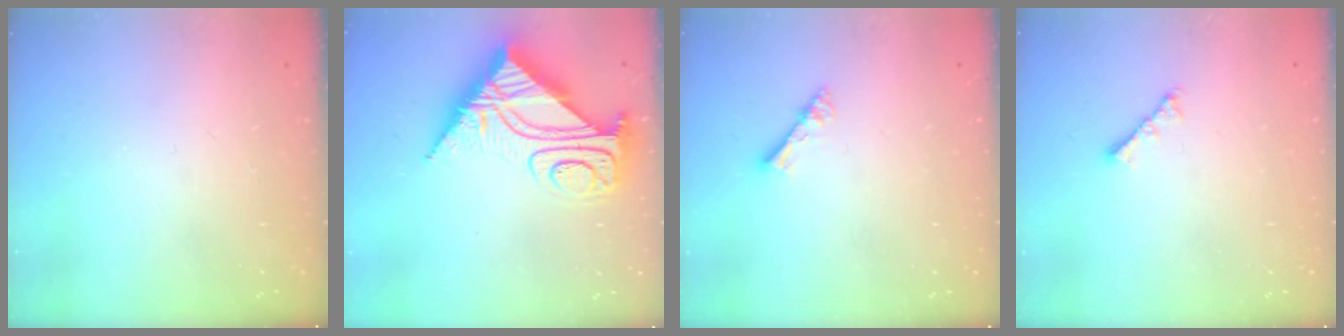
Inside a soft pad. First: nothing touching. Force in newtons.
{"total": 13.7, "press": 13.7, "slide": 1.3}
{"total": 2.8, "press": 2.8, "slide": 0.2}
{"total": 2.9, "press": 2.8, "slide": 0.5}